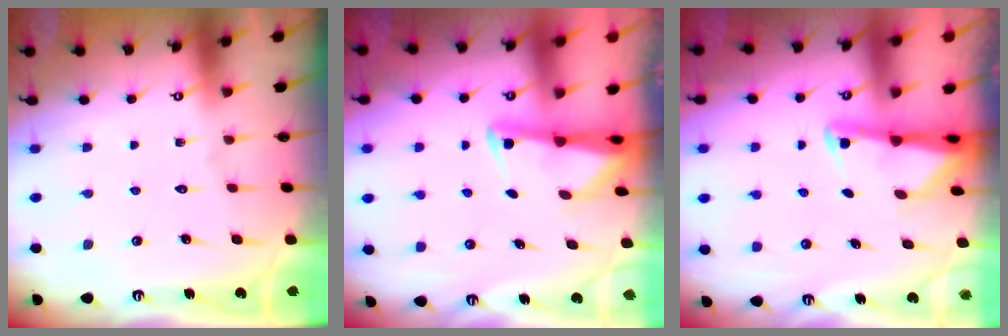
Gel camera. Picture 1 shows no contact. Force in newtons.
{"total": 2.3, "press": 2.2, "slide": 0.5}
{"total": 3.3, "press": 3.3, "slide": 0.4}